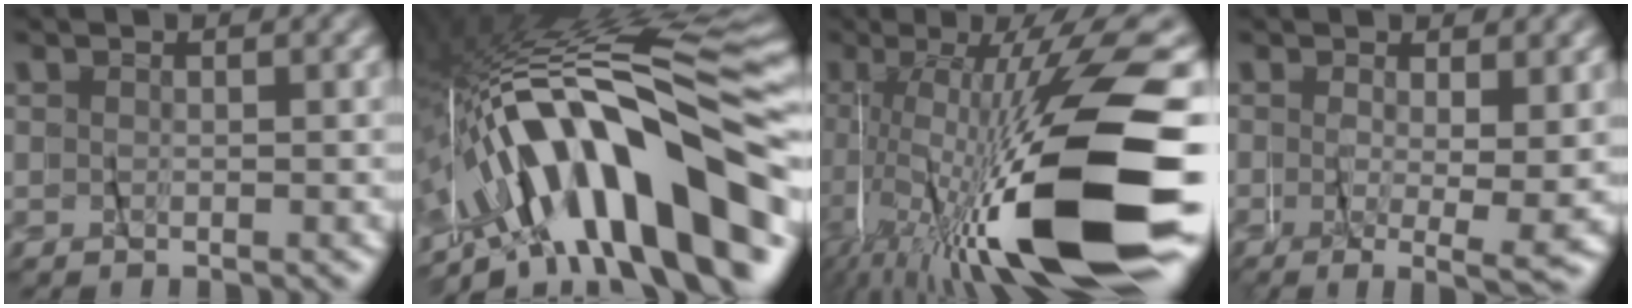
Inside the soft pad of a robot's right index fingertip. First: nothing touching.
{"total": 16.7, "force": [-5.5, 6.5, 14.3], "torque": [-0.253, 0.009, -0.079]}
{"total": 15.6, "force": [-5.3, 2.2, 14.5], "torque": [-0.236, -0.017, -0.062]}
{"total": 3.7, "force": [-2.2, -1.3, 2.7], "torque": [-0.038, -0.030, -0.020]}